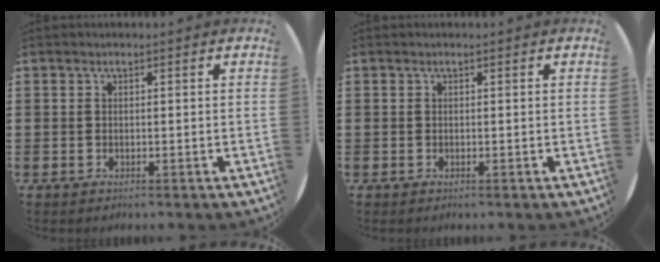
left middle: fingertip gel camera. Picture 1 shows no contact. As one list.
[{"total": 0.0}]